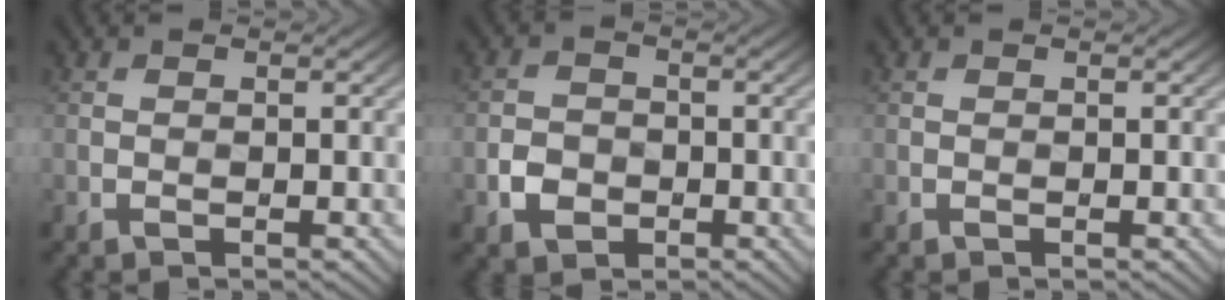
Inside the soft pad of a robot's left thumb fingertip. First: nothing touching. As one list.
[{"total": 2.8, "force": [-1.1, 2.4, 1.0], "torque": [-0.032, -0.009, -0.022]}, {"total": 0.0}]